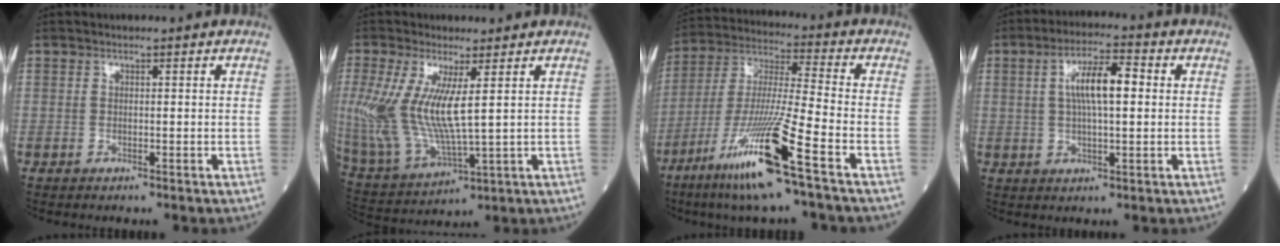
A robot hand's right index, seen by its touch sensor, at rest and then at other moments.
{"total": 12.1, "force": [2.3, 2.6, 11.6], "torque": [-0.273, -0.013, 0.056]}
{"total": 16.1, "force": [-8.5, -0.9, 13.7], "torque": [-0.289, -0.037, -0.162]}
{"total": 7.9, "force": [1.4, 1.9, 7.5], "torque": [-0.139, 0.019, 0.023]}